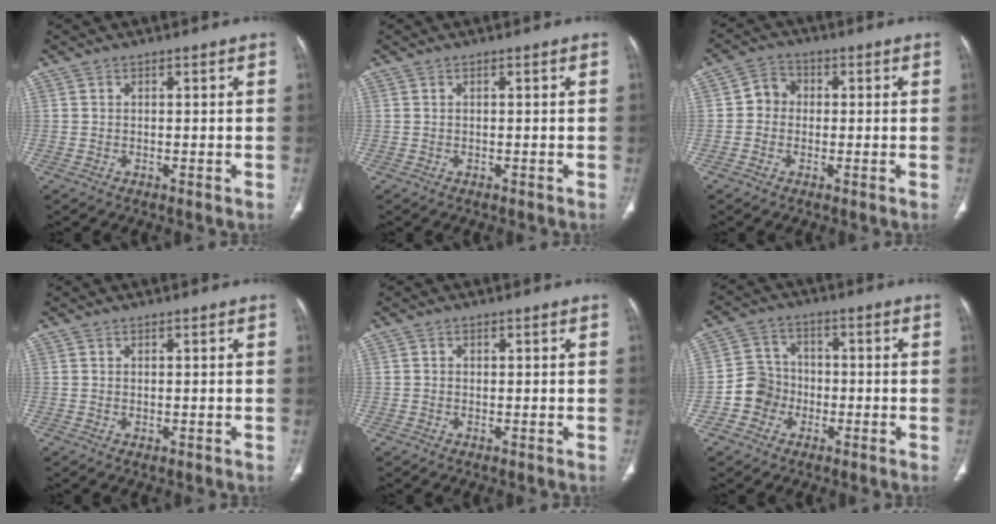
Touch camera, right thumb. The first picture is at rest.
{"total": 0.0}
{"total": 4.4, "force": [-0.1, 4.0, 1.9], "torque": [-0.010, 0.013, -0.013]}
{"total": 0.0}
{"total": 0.5, "force": [0.1, 0.5, 0.1], "torque": [0.003, 0.002, 0.000]}
{"total": 6.7, "force": [-2.3, 6.1, 1.5], "torque": [0.001, 0.023, -0.048]}